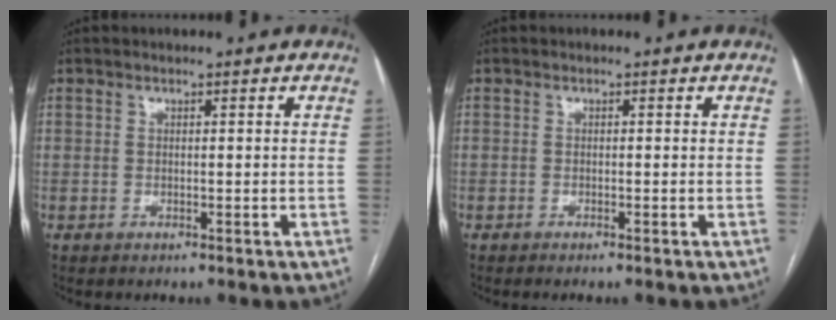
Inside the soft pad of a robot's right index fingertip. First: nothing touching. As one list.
[{"total": 0.6, "force": [-0.4, -0.1, 0.4], "torque": [-0.011, 0.001, -0.008]}]